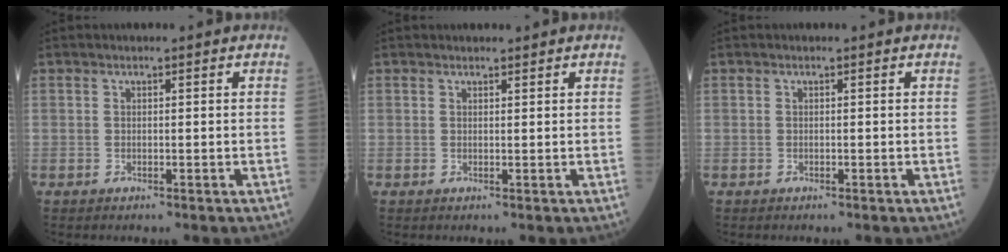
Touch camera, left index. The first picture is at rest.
{"total": 1.0, "force": [0.9, 0.2, 0.2], "torque": [-0.007, 0.002, 0.016]}
{"total": 0.0}